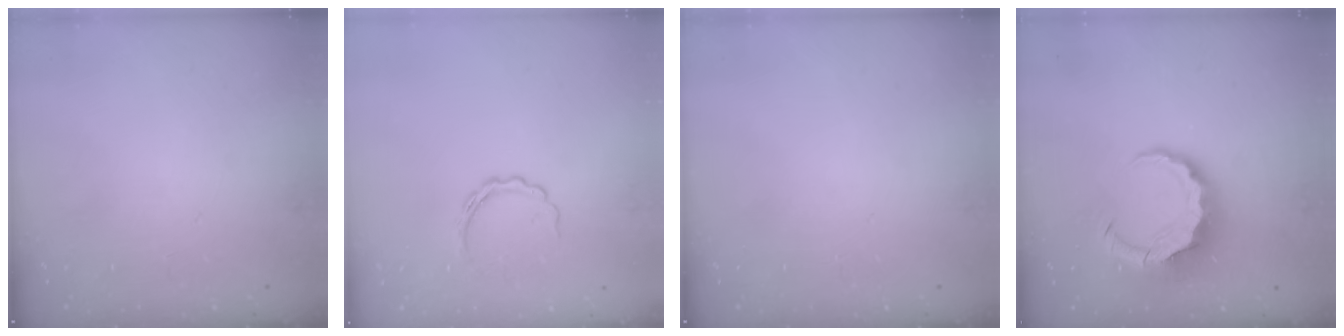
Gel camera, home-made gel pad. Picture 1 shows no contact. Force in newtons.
{"total": 5.3, "press": 5.2, "slide": 1.0}
{"total": 0.0}
{"total": 8.8, "press": 8.6, "slide": 1.6}